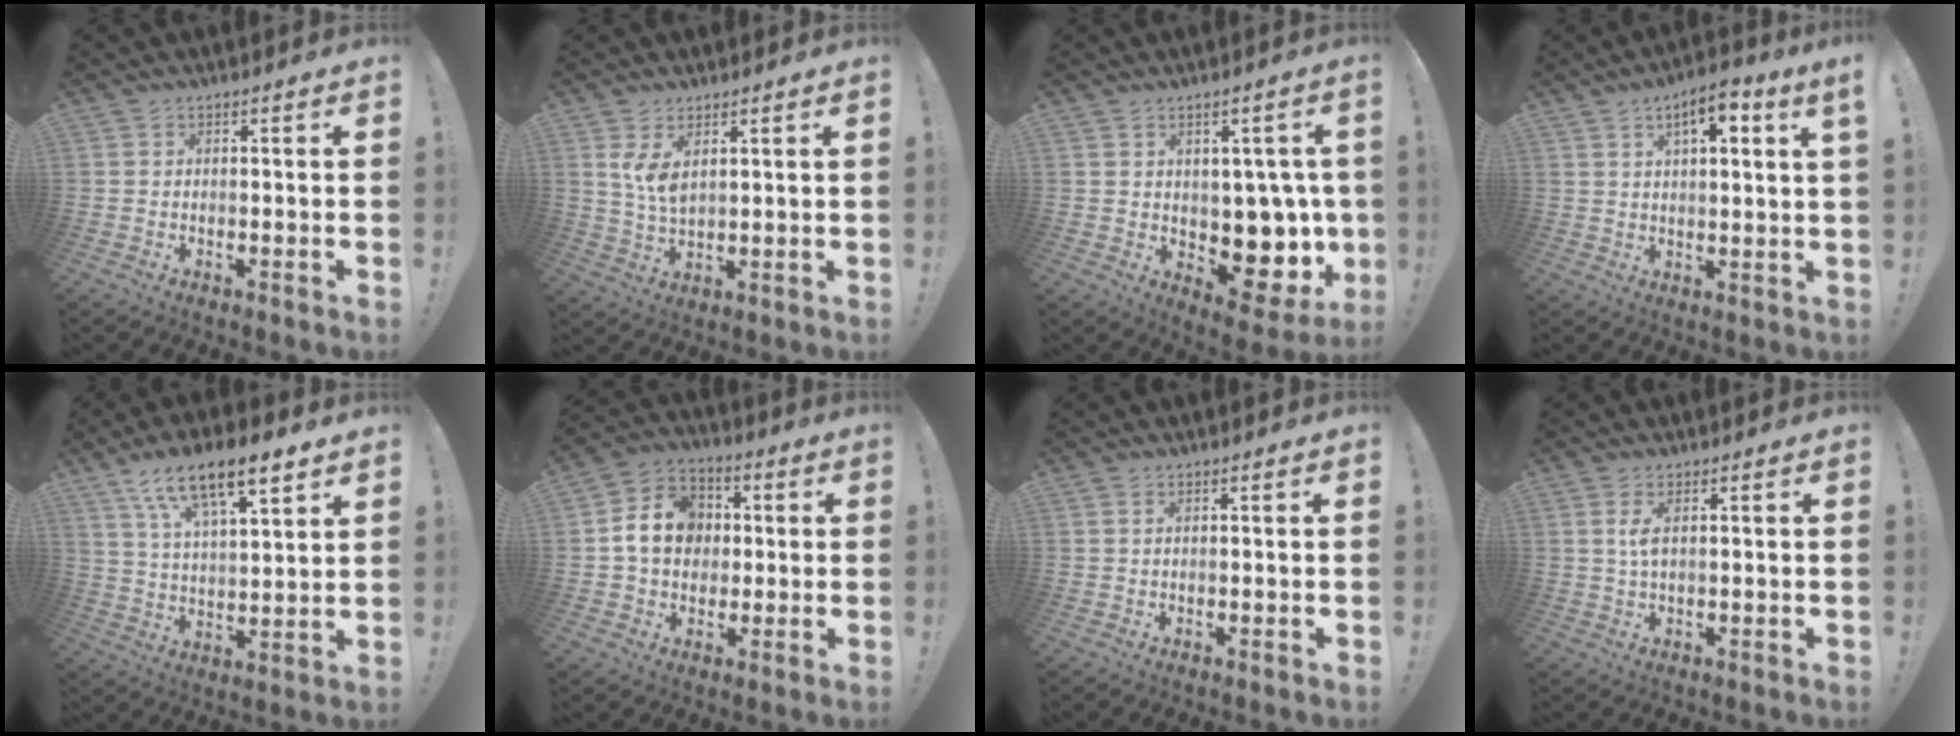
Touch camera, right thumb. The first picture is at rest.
{"total": 6.1, "force": [3.0, 2.3, 4.8], "torque": [-0.078, -0.024, 0.050]}
{"total": 11.8, "force": [0.9, 8.2, 8.5], "torque": [-0.095, -0.016, 0.031]}
{"total": 7.2, "force": [3.4, 1.3, 6.2], "torque": [-0.079, -0.017, 0.049]}
{"total": 14.5, "force": [9.4, 5.2, 9.7], "torque": [-0.163, -0.045, 0.162]}
{"total": 13.1, "force": [1.2, 11.1, 7.0], "torque": [-0.106, 0.012, 0.031]}
{"total": 0.5, "force": [0.1, 0.0, 0.5], "torque": [-0.016, 0.004, 0.003]}
{"total": 3.3, "force": [0.7, 1.0, 3.1], "torque": [-0.067, -0.001, 0.007]}